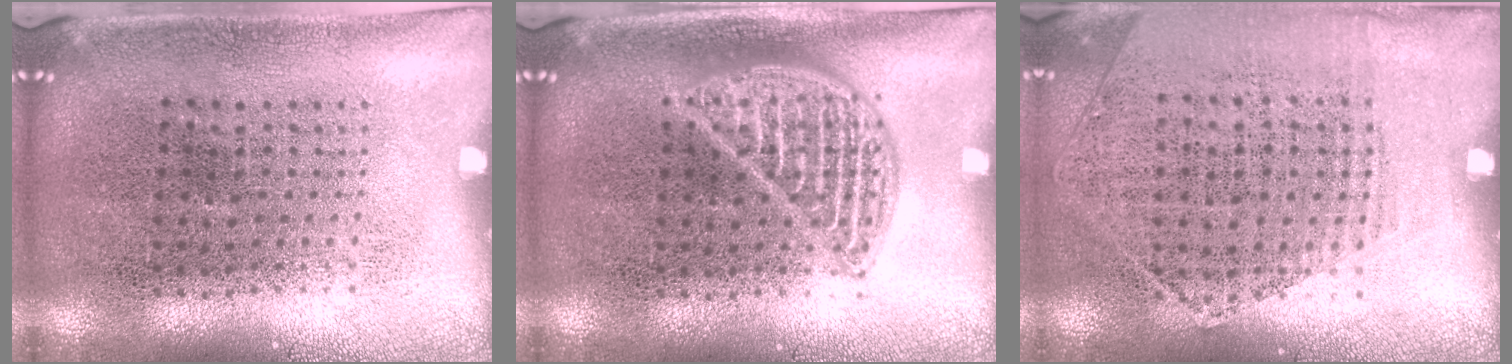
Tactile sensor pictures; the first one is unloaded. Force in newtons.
{"total": 2.2, "press": 2.2, "slide": 0.2}
{"total": 1.2, "press": 1.0, "slide": 0.7}